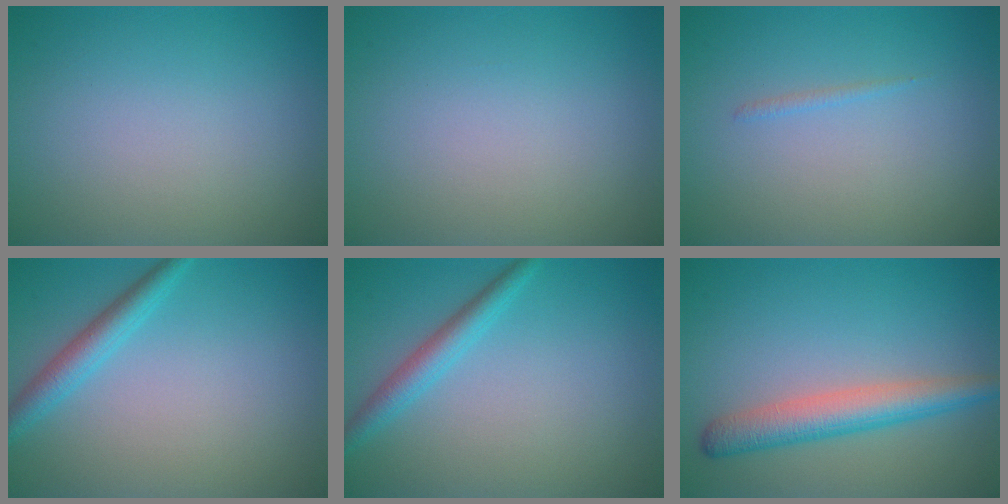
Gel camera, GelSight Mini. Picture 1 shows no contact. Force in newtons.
{"total": 0.0}
{"total": 0.5, "press": 0.5, "slide": 0.1}
{"total": 2.6, "press": 2.6, "slide": 0.1}
{"total": 2.4, "press": 2.4, "slide": 0.1}
{"total": 4.2, "press": 4.2, "slide": 0.1}